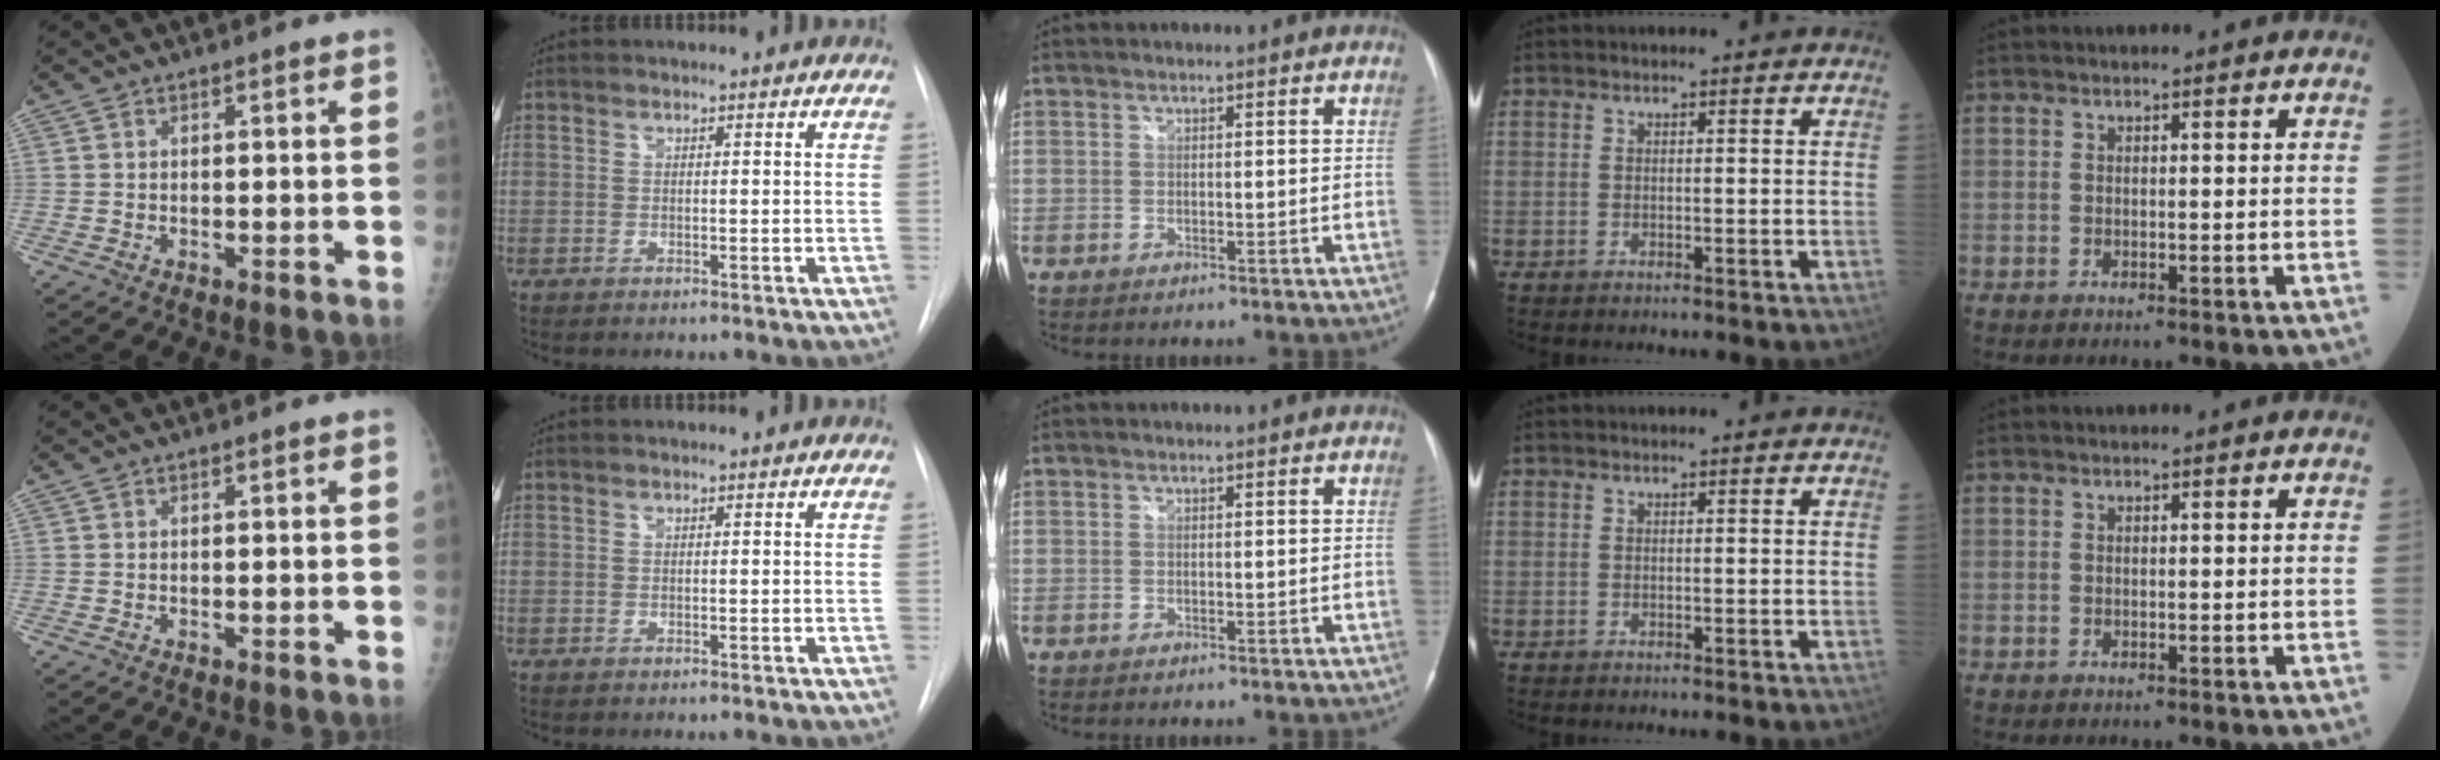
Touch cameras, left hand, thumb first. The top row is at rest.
{}